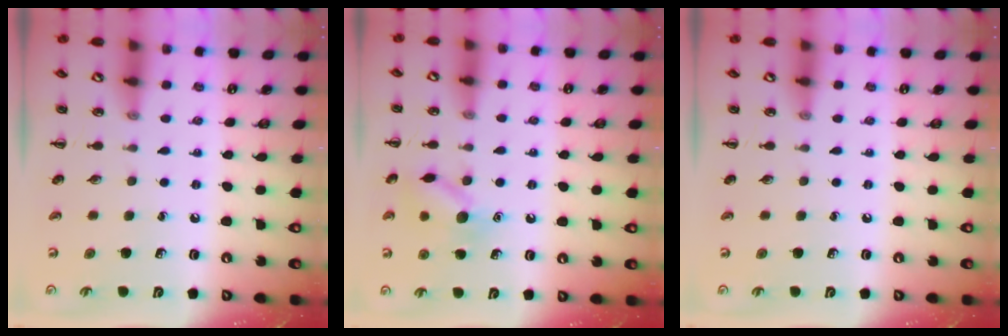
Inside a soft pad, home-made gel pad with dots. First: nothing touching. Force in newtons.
{"total": 10.4, "press": 10.4, "slide": 0.5}
{"total": 0.0}